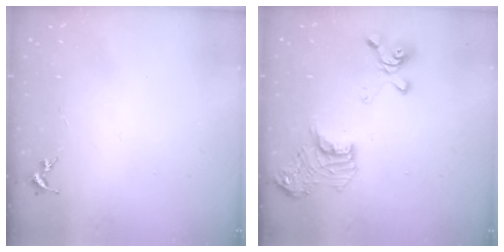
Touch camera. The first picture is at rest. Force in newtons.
{"total": 18.7, "press": 18.6, "slide": 1.6}